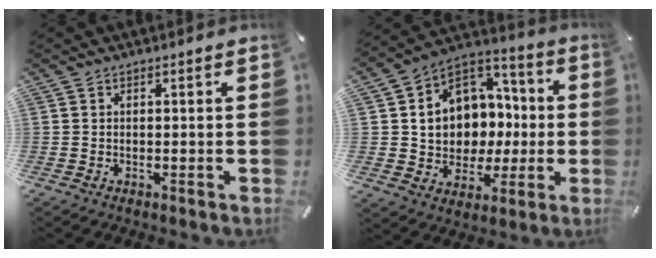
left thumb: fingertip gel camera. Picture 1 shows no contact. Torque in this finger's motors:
{"motor_torque": [2.19, 2.81, 1.48, -0.20, 0.18]}